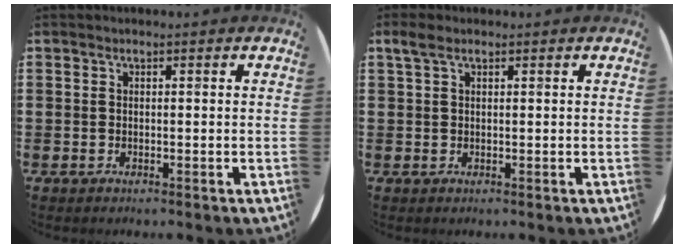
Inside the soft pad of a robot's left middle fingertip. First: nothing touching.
{"total": 1.6, "force": [1.0, 0.7, 1.0], "torque": [-0.022, 0.006, 0.017]}